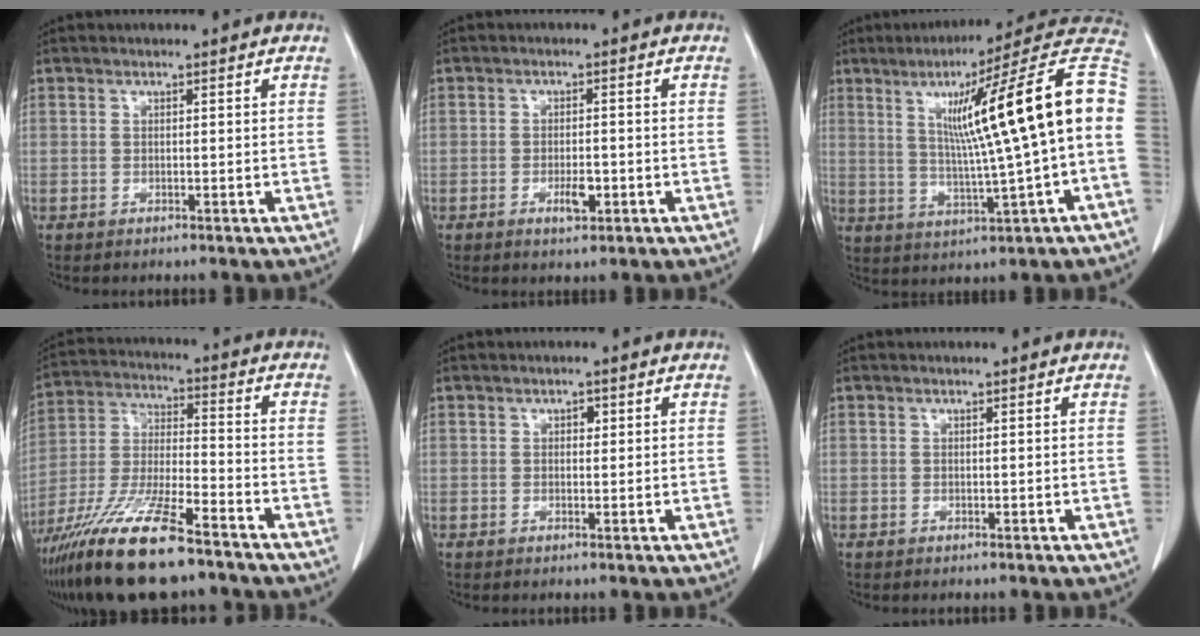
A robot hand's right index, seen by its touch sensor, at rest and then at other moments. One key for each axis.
{"total": 3.0, "fx": -1.0, "fy": 1.0, "fz": 2.7, "tx": -0.044, "ty": 0.001, "tz": -0.013}
{"total": 20.1, "fx": 2.8, "fy": -0.3, "fz": 19.9, "tx": -0.274, "ty": 0.032, "tz": 0.034}
{"total": 15.6, "fx": -11.0, "fy": 1.9, "fz": 10.9, "tx": -0.227, "ty": -0.028, "tz": -0.205}
{"total": 1.4, "fx": 0.6, "fy": 0.8, "fz": 1.0, "tx": -0.006, "ty": -0.001, "tz": 0.006}
{"total": 0.0}